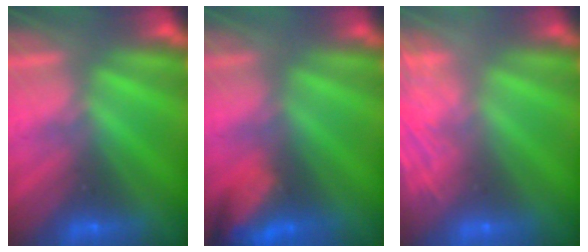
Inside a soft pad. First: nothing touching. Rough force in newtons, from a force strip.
{"total": 7.8}
{"total": 7.0}